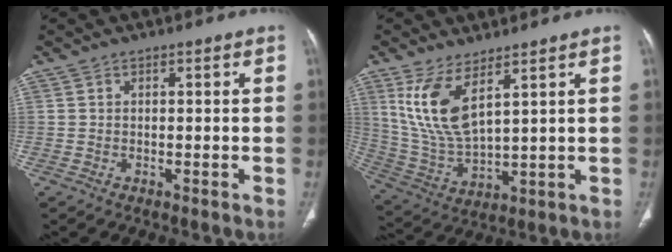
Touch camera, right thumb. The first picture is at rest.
{"total": 11.3, "force": [5.7, 4.2, 8.9], "torque": [-0.183, -0.034, 0.130]}